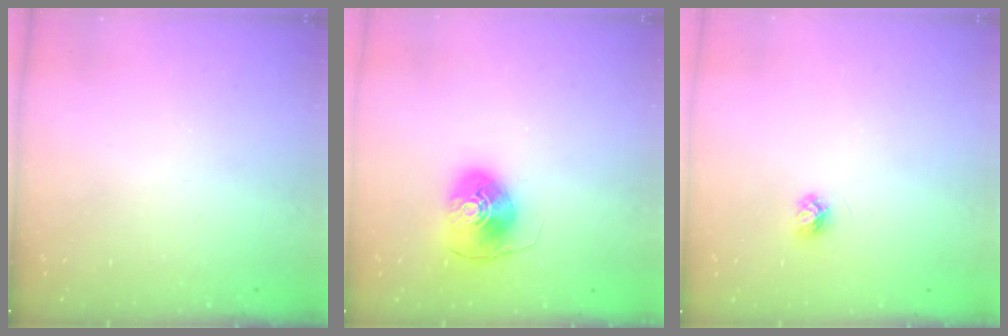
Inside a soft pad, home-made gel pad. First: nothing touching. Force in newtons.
{"total": 8.4, "press": 8.3, "slide": 1.5}
{"total": 3.9, "press": 3.9, "slide": 0.5}